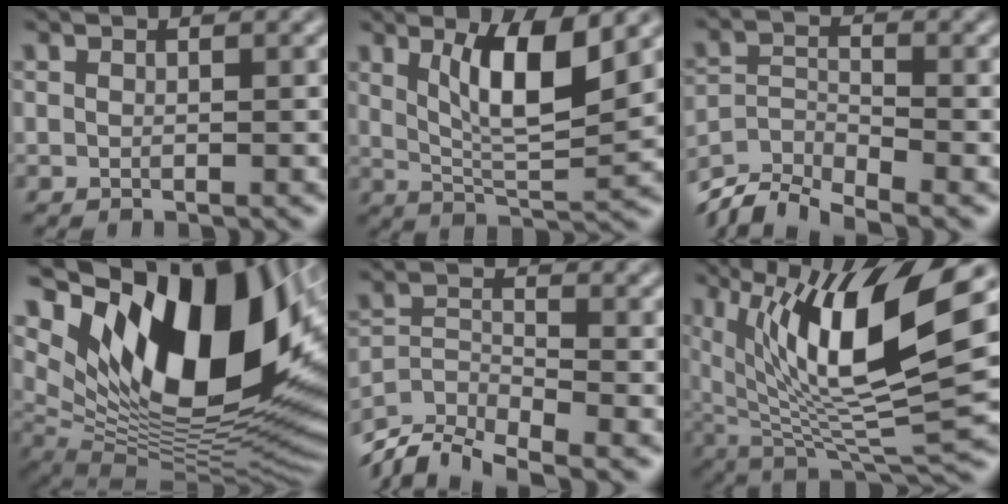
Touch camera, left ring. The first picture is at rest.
{"total": 6.5, "force": [2.5, 1.7, 5.8], "torque": [-0.101, -0.008, 0.049]}
{"total": 6.2, "force": [-5.4, 1.8, 2.3], "torque": [-0.045, -0.011, -0.106]}
{"total": 17.6, "force": [6.2, 9.2, 13.7], "torque": [-0.222, -0.002, 0.107]}
{"total": 6.6, "force": [-5.7, 2.0, 2.8], "torque": [-0.053, -0.013, -0.111]}
{"total": 13.0, "force": [4.7, 3.9, 11.5], "torque": [-0.207, -0.004, 0.090]}